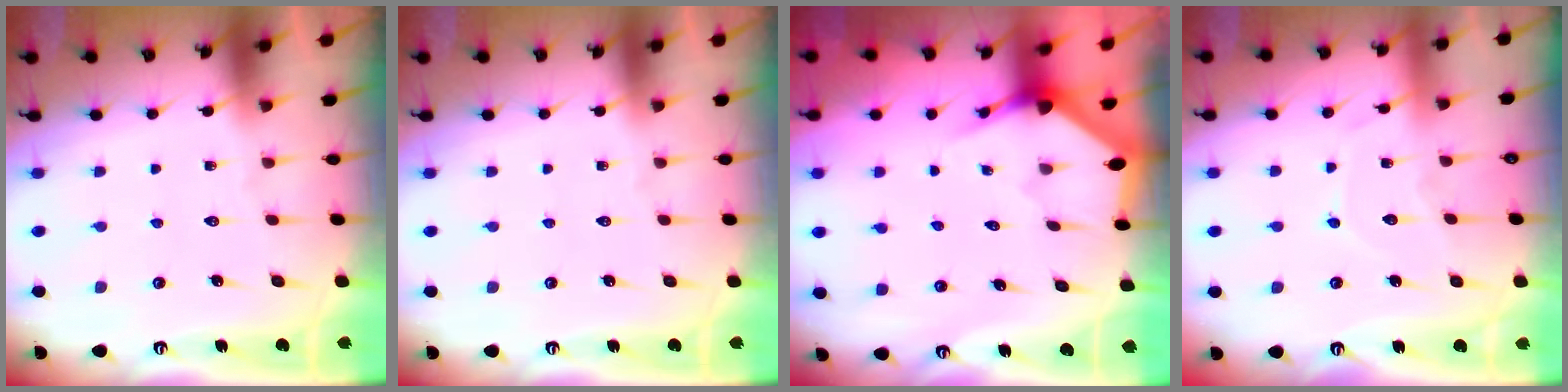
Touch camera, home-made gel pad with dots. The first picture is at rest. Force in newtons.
{"total": 0.0}
{"total": 2.9, "press": 2.9, "slide": 0.2}
{"total": 7.4, "press": 7.4, "slide": 0.7}